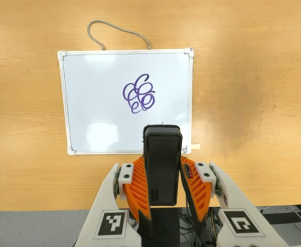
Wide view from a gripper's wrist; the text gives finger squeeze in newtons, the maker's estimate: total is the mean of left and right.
{"total": 4.0, "left": 2.6, "right": 5.4}